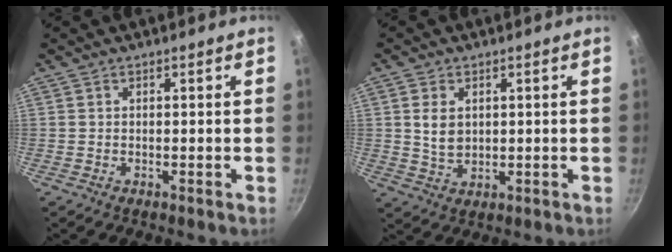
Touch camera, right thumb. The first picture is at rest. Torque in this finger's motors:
{"motor_torque": [-0.38, 0.60, 0.47, 0.44, 0.02]}